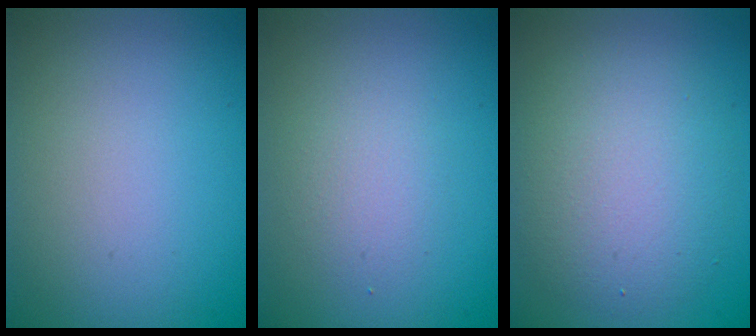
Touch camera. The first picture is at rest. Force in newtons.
{"total": 1.9, "press": 1.9, "slide": 0.1}
{"total": 5.3, "press": 5.3, "slide": 0.1}